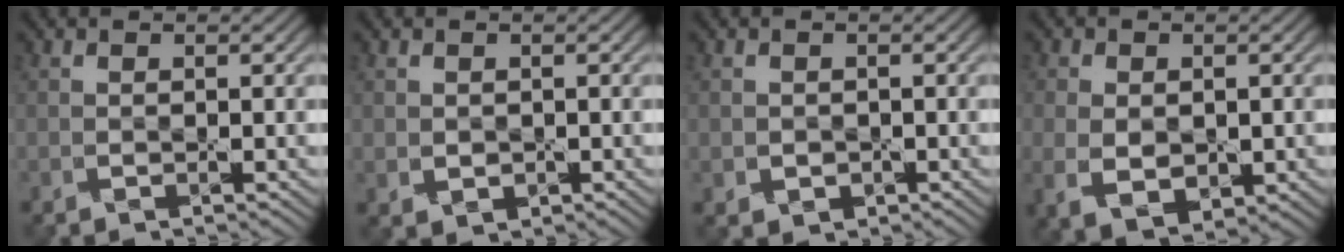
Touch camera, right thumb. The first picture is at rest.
{"total": 1.3, "force": [0.1, 1.2, 0.5], "torque": [-0.017, -0.009, 0.006]}
{"total": 1.5, "force": [-0.4, 1.4, 0.4], "torque": [-0.011, -0.010, -0.007]}
{"total": 5.5, "force": [-1.0, 3.7, 3.9], "torque": [-0.091, -0.020, -0.007]}